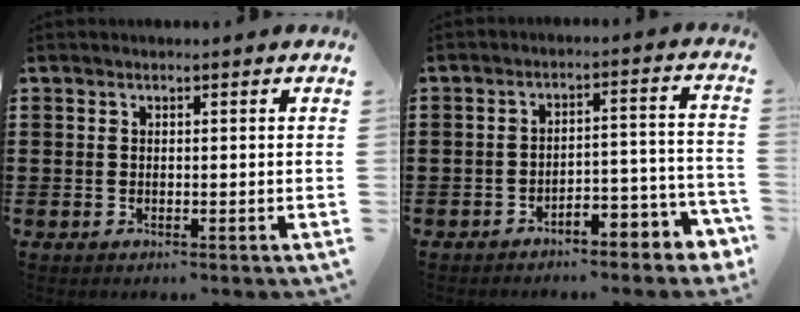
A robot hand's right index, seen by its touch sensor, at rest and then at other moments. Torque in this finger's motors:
{"motor_torque": [0.68, -0.50, 0.11, 0.06]}